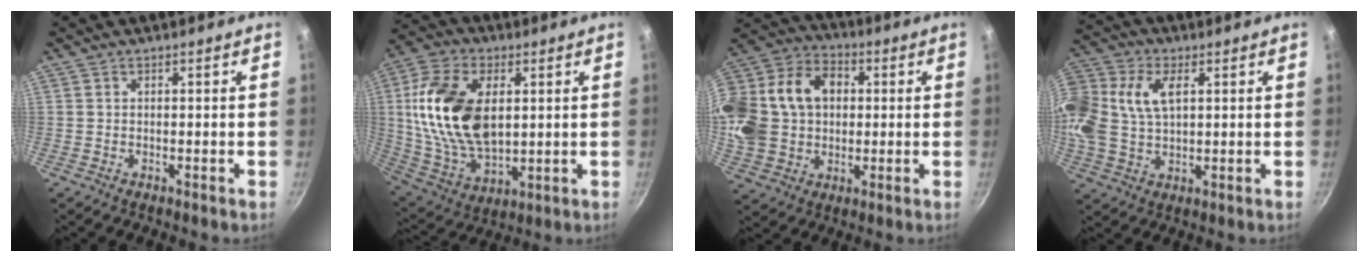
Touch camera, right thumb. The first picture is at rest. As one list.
[{"total": 20.6, "force": [3.4, 12.4, 16.0], "torque": [-0.293, -0.008, 0.071]}, {"total": 25.9, "force": [3.5, 20.1, 15.9], "torque": [-0.337, 0.048, 0.063]}, {"total": 20.7, "force": [5.8, 14.1, 14.1], "torque": [-0.346, 0.039, 0.102]}]